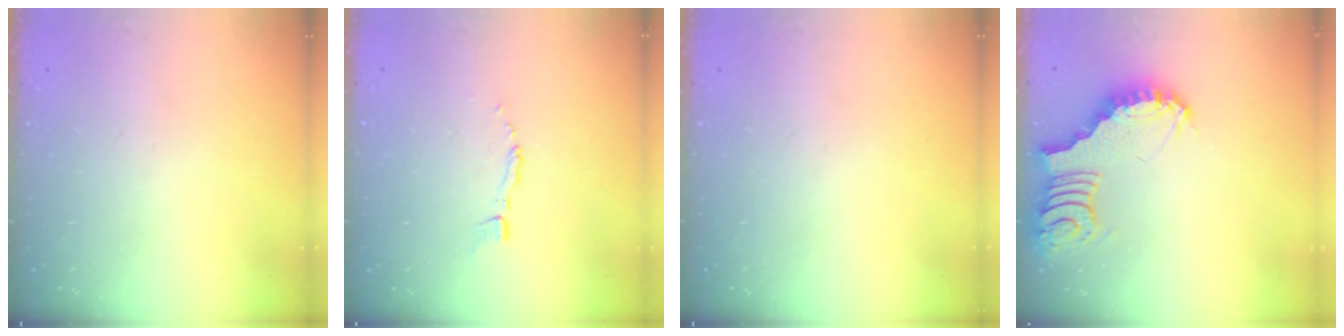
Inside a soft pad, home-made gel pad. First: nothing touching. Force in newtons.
{"total": 2.9, "press": 2.9, "slide": 0.2}
{"total": 0.0}
{"total": 3.5, "press": 3.4, "slide": 0.6}